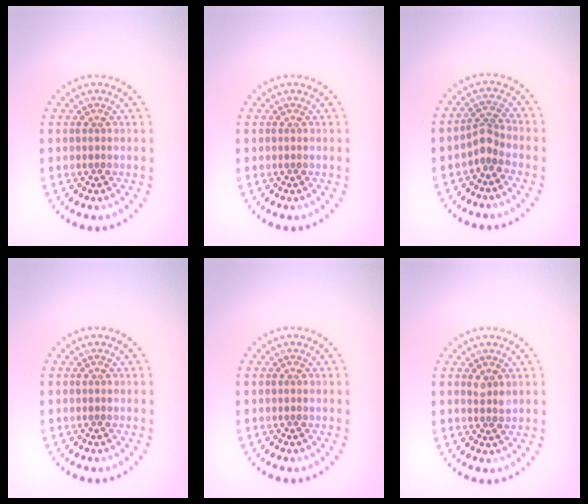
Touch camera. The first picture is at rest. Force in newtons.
{"total": 0.0}
{"total": 2.1, "press": 1.4, "slide": 1.5}
{"total": 0.0}
{"total": 0.0}
{"total": 1.0, "press": 1.0, "slide": 0.2}